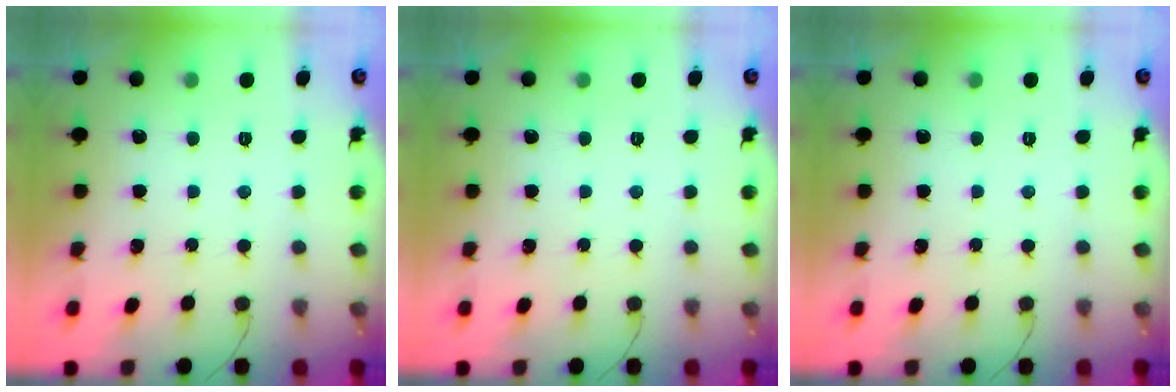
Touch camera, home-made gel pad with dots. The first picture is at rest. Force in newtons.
{"total": 0.0}
{"total": 0.0}